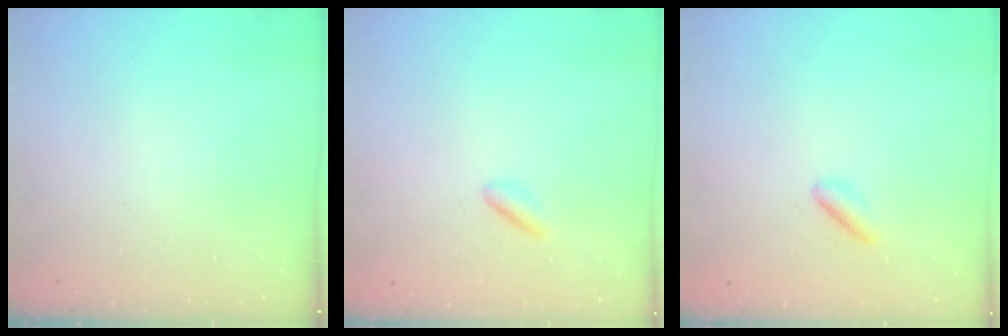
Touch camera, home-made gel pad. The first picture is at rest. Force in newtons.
{"total": 2.6, "press": 2.5, "slide": 0.9}
{"total": 3.6, "press": 3.4, "slide": 1.3}